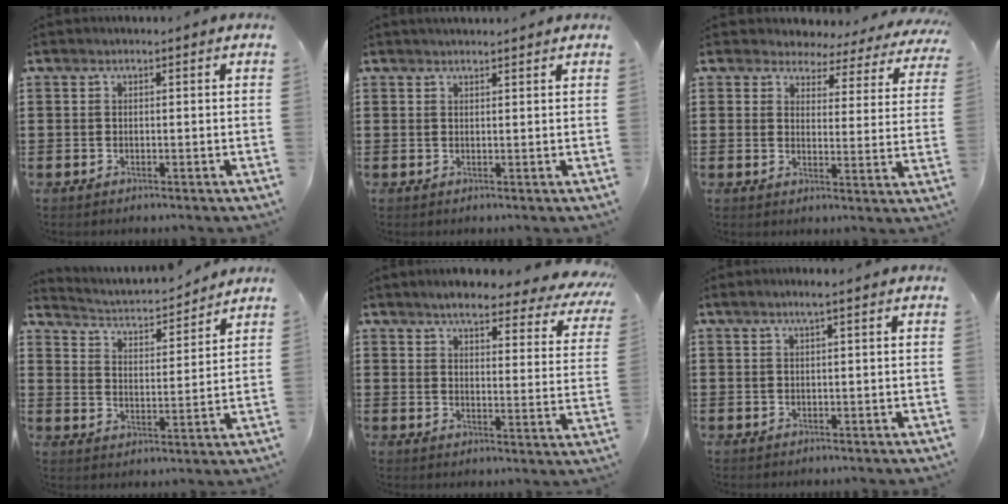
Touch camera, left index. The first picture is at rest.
{"total": 1.0, "force": [0.9, -0.1, 0.3], "torque": [-0.006, -0.001, 0.017]}
{"total": 3.6, "force": [3.4, 1.1, 0.4], "torque": [-0.031, -0.025, 0.055]}
{"total": 2.8, "force": [2.7, 0.1, 0.6], "torque": [-0.030, -0.029, 0.036]}
{"total": 5.6, "force": [5.0, 0.4, 2.6], "torque": [-0.055, -0.035, 0.080]}
{"total": 2.0, "force": [0.9, -0.3, 1.8], "torque": [-0.035, -0.002, 0.014]}